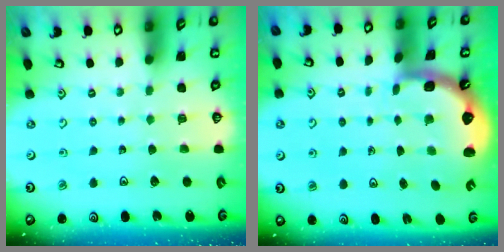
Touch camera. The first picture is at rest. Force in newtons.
{"total": 2.8, "press": 1.6, "slide": 2.2}